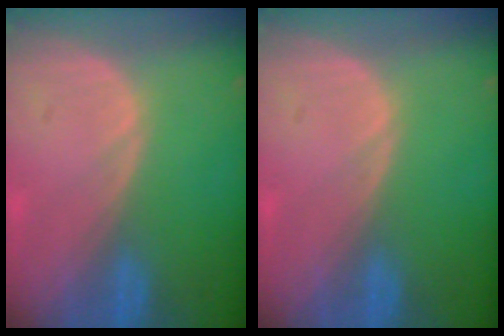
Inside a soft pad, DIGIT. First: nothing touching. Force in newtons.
{"total": 0.0}